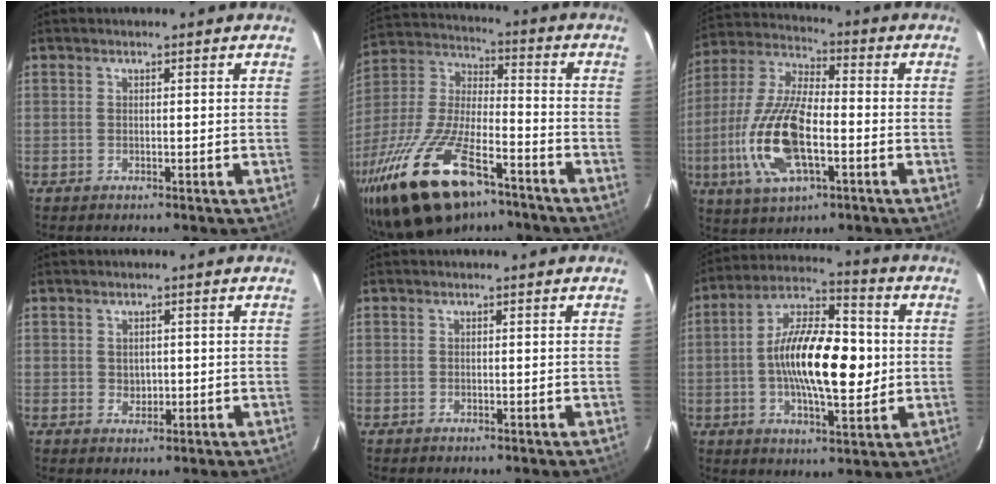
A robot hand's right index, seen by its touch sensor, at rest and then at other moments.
{"total": 25.4, "force": [-16.1, 9.8, 17.0], "torque": [-0.353, -0.034, -0.281]}
{"total": 17.7, "force": [-4.9, 7.2, 15.4], "torque": [-0.334, -0.008, -0.093]}
{"total": 2.3, "force": [0.1, 2.0, 1.1], "torque": [-0.016, 0.002, 0.005]}
{"total": 0.0}
{"total": 17.4, "force": [-0.5, 6.8, 16.0], "torque": [-0.285, 0.016, -0.015]}